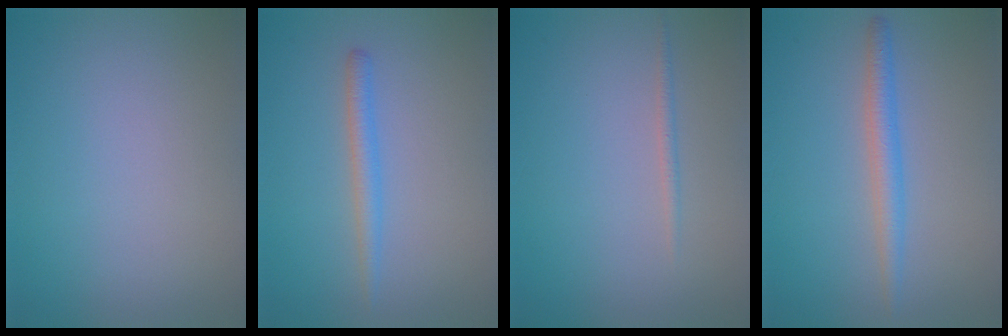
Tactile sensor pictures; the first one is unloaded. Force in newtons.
{"total": 1.7, "press": 1.7, "slide": 0.2}
{"total": 0.8, "press": 0.7, "slide": 0.1}
{"total": 2.3, "press": 2.3, "slide": 0.0}